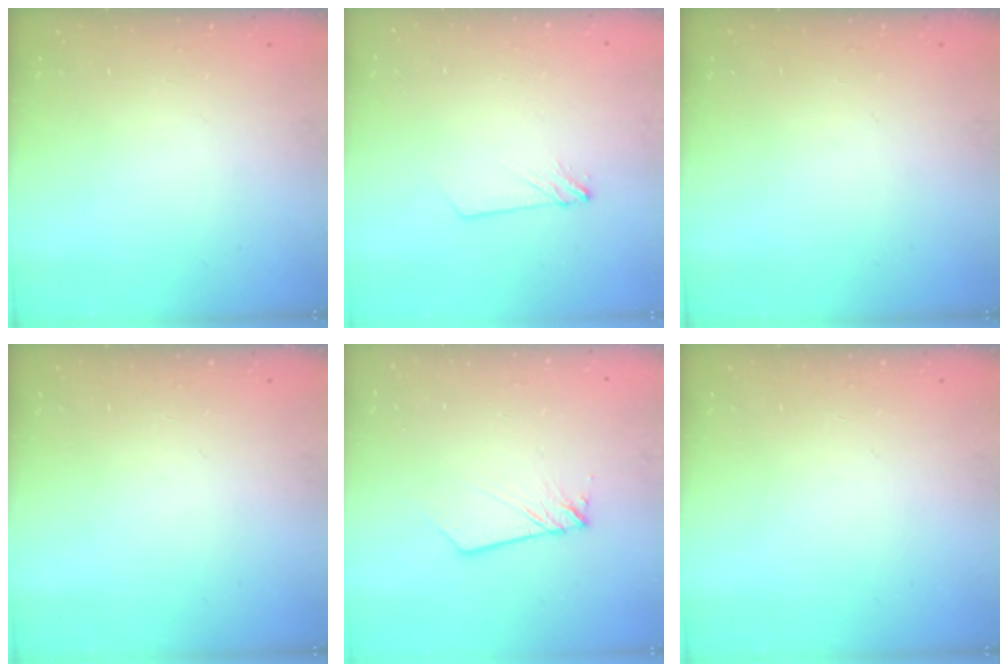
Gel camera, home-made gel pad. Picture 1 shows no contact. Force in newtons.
{"total": 2.8, "press": 2.8, "slide": 0.3}
{"total": 0.0}
{"total": 0.0}
{"total": 3.0, "press": 3.0, "slide": 0.4}
{"total": 0.0}